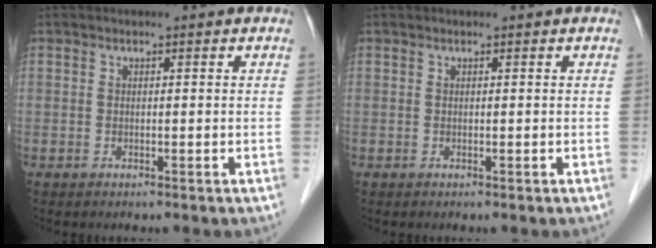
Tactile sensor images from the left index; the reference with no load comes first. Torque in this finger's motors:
{"motor_torque": [0.00, 0.00, 0.00, 0.00]}